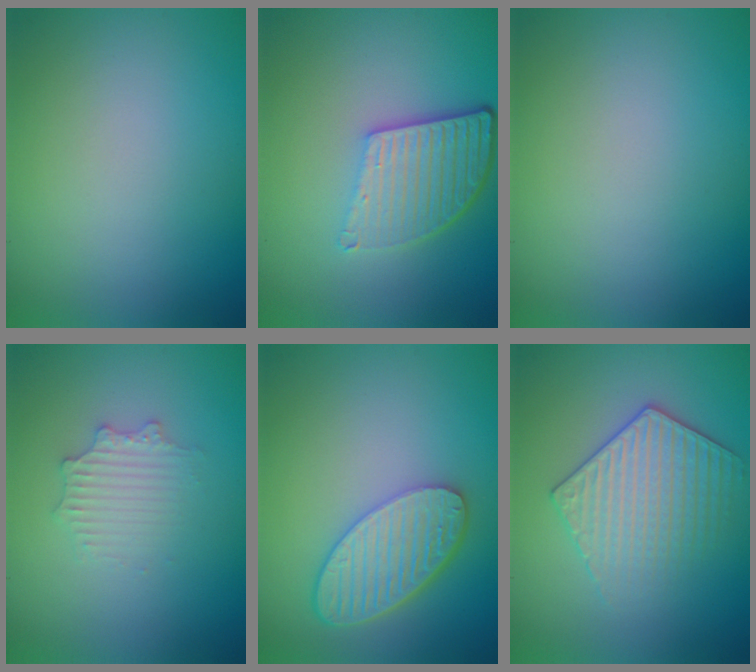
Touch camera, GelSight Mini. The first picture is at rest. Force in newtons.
{"total": 5.5, "press": 4.0, "slide": 3.9}
{"total": 0.0}
{"total": 2.2, "press": 2.2, "slide": 0.4}
{"total": 5.6, "press": 4.5, "slide": 3.4}
{"total": 3.6, "press": 3.5, "slide": 0.5}